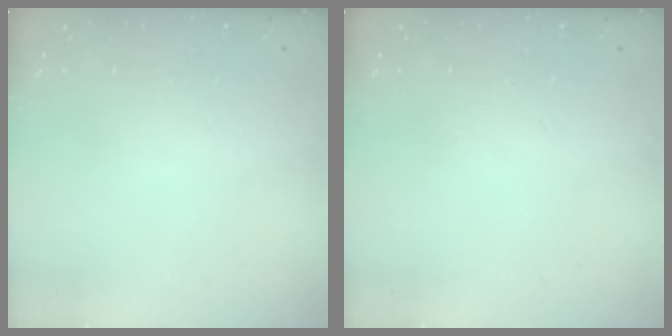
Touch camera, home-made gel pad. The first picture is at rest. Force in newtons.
{"total": 0.0}